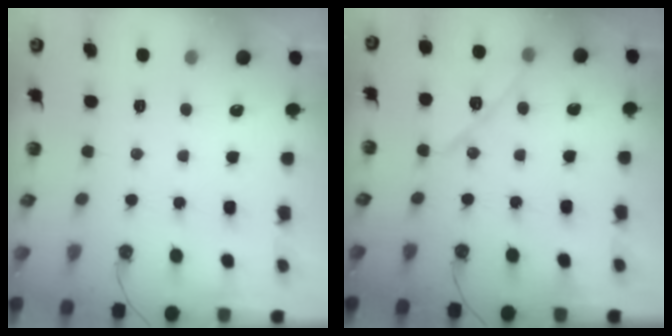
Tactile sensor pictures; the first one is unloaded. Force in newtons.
{"total": 11.5, "press": 11.2, "slide": 2.5}